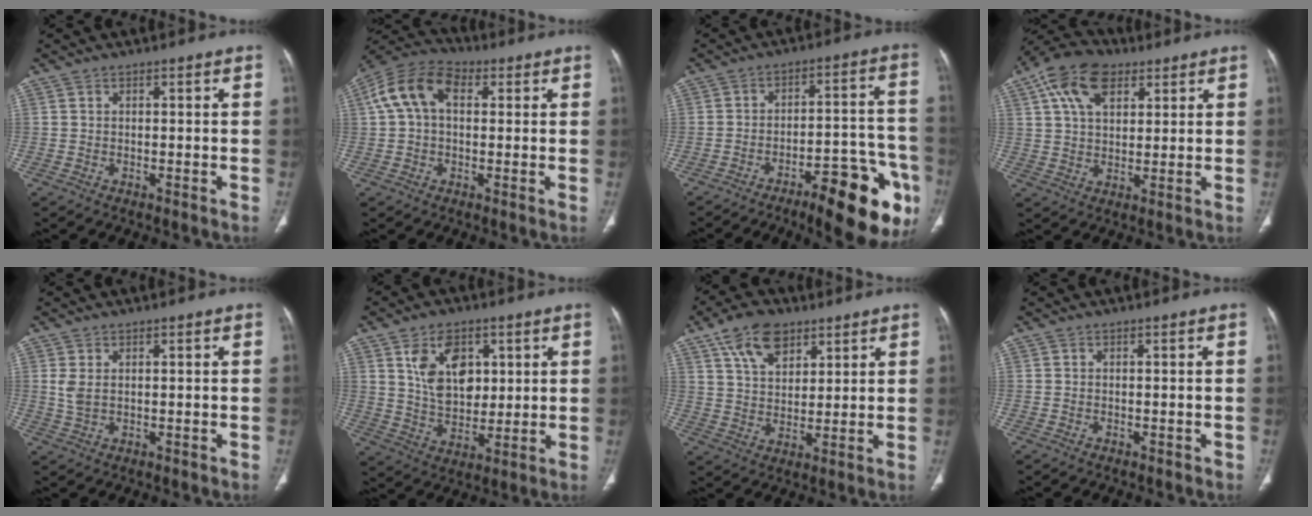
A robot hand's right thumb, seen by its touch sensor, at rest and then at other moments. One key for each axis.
{"total": 11.1, "fx": 2.4, "fy": 7.2, "fz": 8.0, "tx": -0.153, "ty": 0.035, "tz": 0.035}
{"total": 18.6, "fx": -10.2, "fy": 5.9, "fz": 14.4, "tx": -0.135, "ty": 0.070, "tz": -0.138}
{"total": 12.3, "fx": 5.8, "fy": 7.2, "fz": 8.1, "tx": -0.138, "ty": 0.001, "tz": 0.098}
{"total": 2.5, "fx": 0.7, "fy": 1.3, "fz": 2.0, "tx": -0.046, "ty": 0.001, "tz": 0.021}
{"total": 11.4, "fx": 4.0, "fy": 7.5, "fz": 7.6, "tx": -0.096, "ty": -0.020, "tz": 0.081}
{"total": 10.3, "fx": 6.1, "fy": 5.8, "fz": 5.9, "tx": -0.086, "ty": -0.021, "tz": 0.112}
{"total": 0.5, "fx": -0.4, "fy": 0.3, "fz": 0.2, "tx": -0.011, "ty": 0.001, "tz": -0.003}